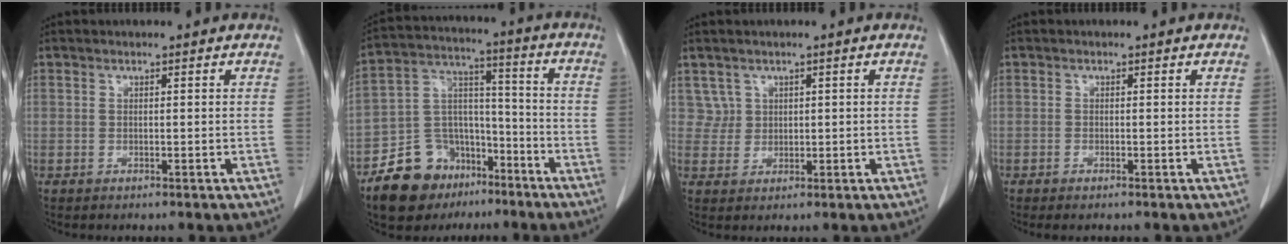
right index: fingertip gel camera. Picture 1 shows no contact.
{"total": 13.7, "force": [-9.3, 9.1, 4.5], "torque": [-0.083, 0.061, -0.153]}
{"total": 2.6, "force": [1.2, 2.3, -0.2], "torque": [0.016, 0.008, 0.019]}
{"total": 0.9, "force": [-0.7, 0.1, 0.5], "torque": [-0.008, 0.000, -0.008]}